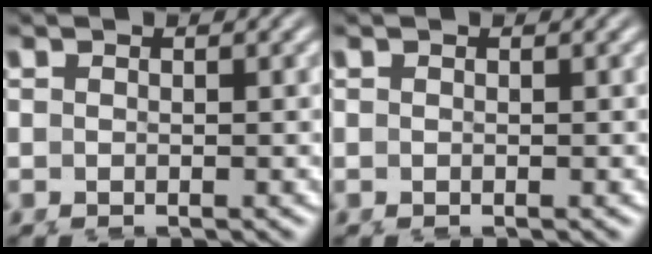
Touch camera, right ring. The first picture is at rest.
{"total": 0.0}